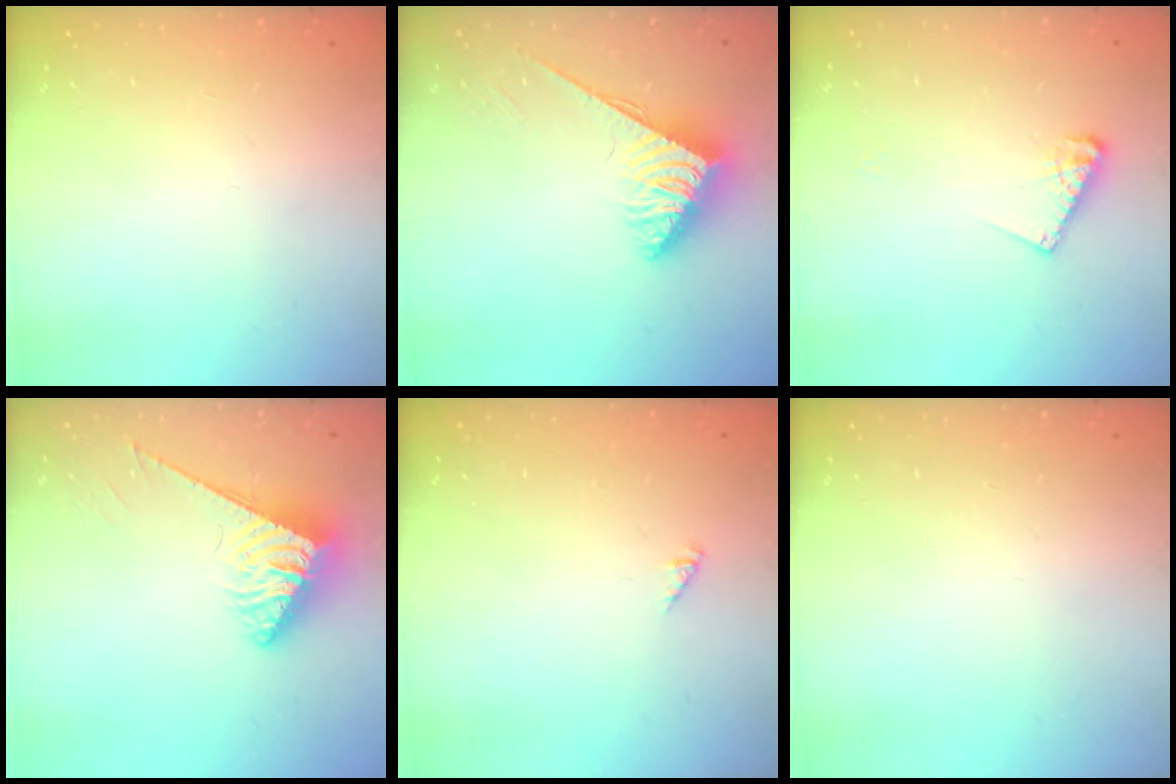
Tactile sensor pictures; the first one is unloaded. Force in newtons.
{"total": 3.9, "press": 3.8, "slide": 0.6}
{"total": 7.7, "press": 7.7, "slide": 0.3}
{"total": 3.9, "press": 3.8, "slide": 0.4}
{"total": 0.0}
{"total": 0.0}